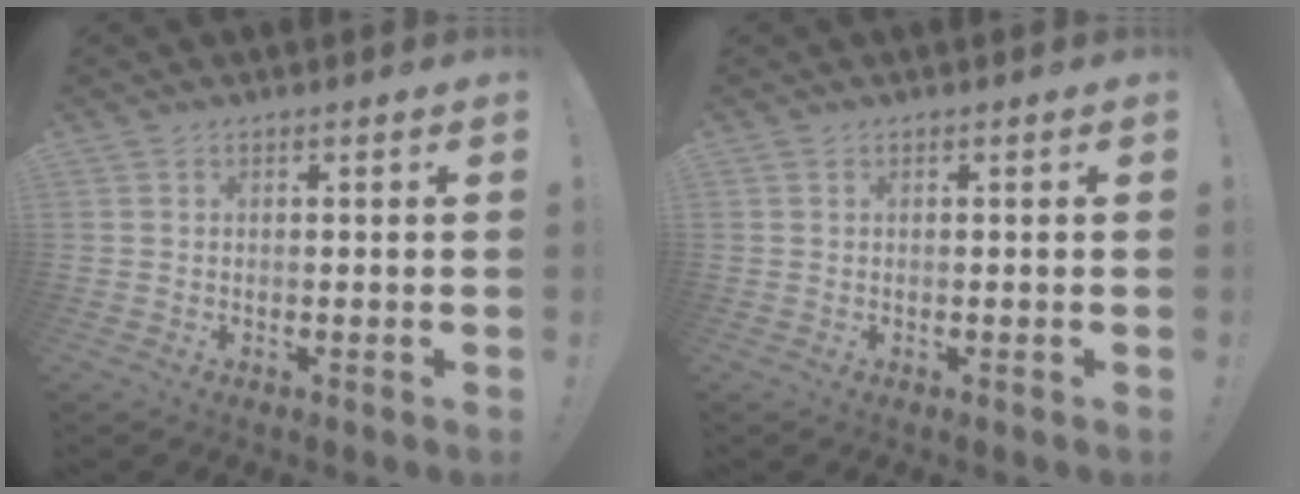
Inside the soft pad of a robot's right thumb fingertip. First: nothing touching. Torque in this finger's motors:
{"motor_torque": [0.09, 0.04, -0.01, -0.08, -0.07]}